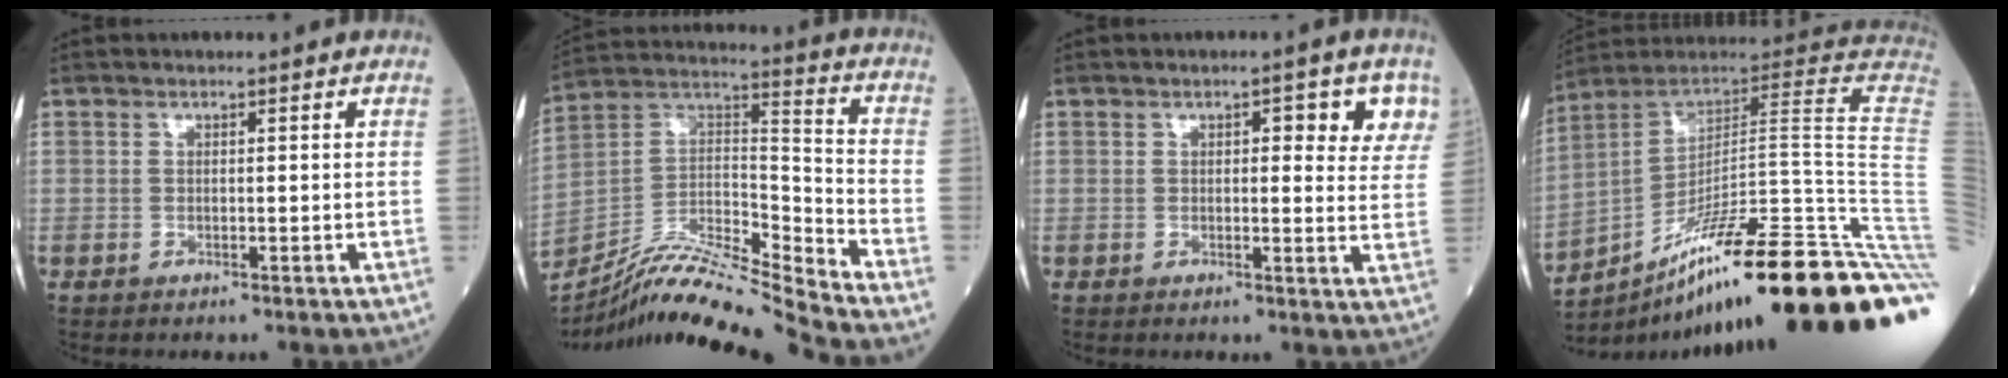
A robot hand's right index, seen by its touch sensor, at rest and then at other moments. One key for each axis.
{"total": 16.7, "fx": -15.9, "fy": -1.6, "fz": 4.9, "tx": -0.079, "ty": 0.036, "tz": -0.289}
{"total": 5.7, "fx": 2.5, "fy": 2.2, "fz": 4.7, "tx": -0.041, "ty": 0.004, "tz": 0.023}
{"total": 32.1, "fx": -16.2, "fy": -1.3, "fz": 27.7, "tx": -0.229, "ty": 0.022, "tz": -0.255}